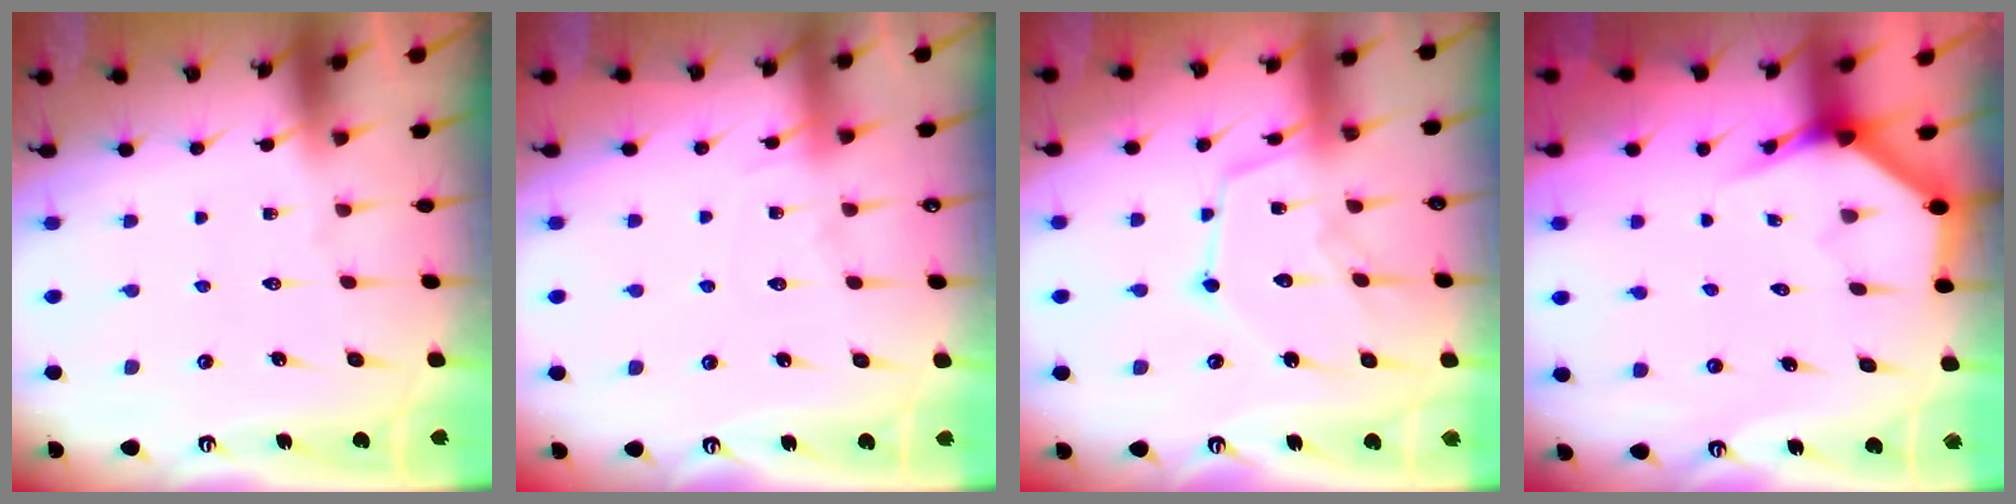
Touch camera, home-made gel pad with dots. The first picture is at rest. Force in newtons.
{"total": 7.9, "press": 7.9, "slide": 0.9}
{"total": 13.4, "press": 13.4, "slide": 1.2}
{"total": 3.9, "press": 3.9, "slide": 0.3}